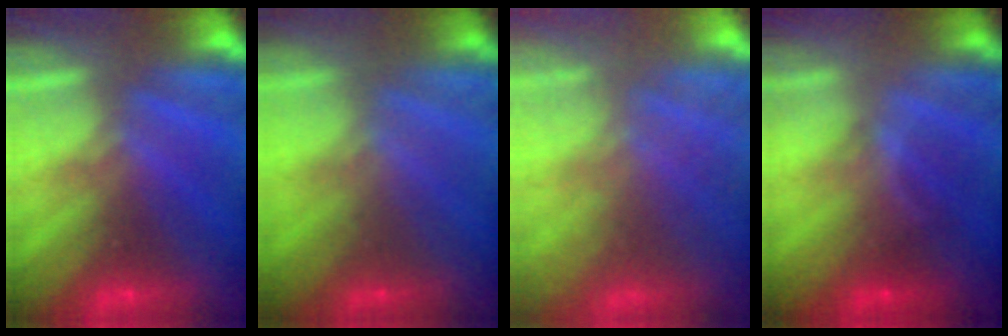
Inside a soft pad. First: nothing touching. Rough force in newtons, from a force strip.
{"total": 1.8}
{"total": 6.1}
{"total": 1.4}